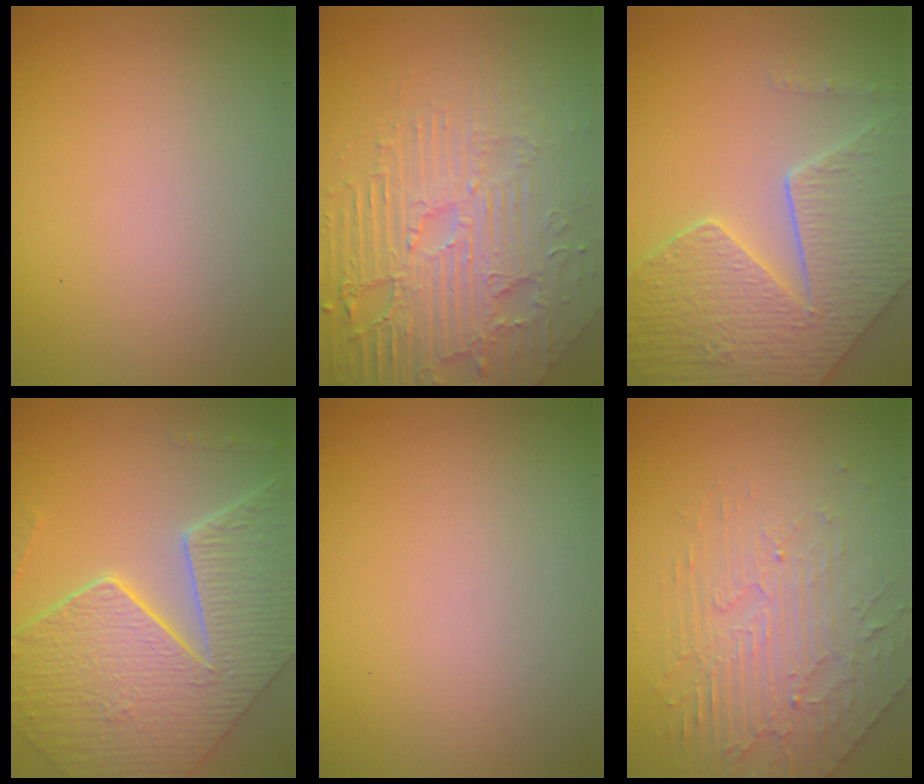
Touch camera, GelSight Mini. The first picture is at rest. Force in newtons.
{"total": 7.1, "press": 5.4, "slide": 4.6}
{"total": 8.5, "press": 6.1, "slide": 5.9}
{"total": 9.4, "press": 6.9, "slide": 6.4}
{"total": 0.0}
{"total": 4.5, "press": 3.3, "slide": 3.0}